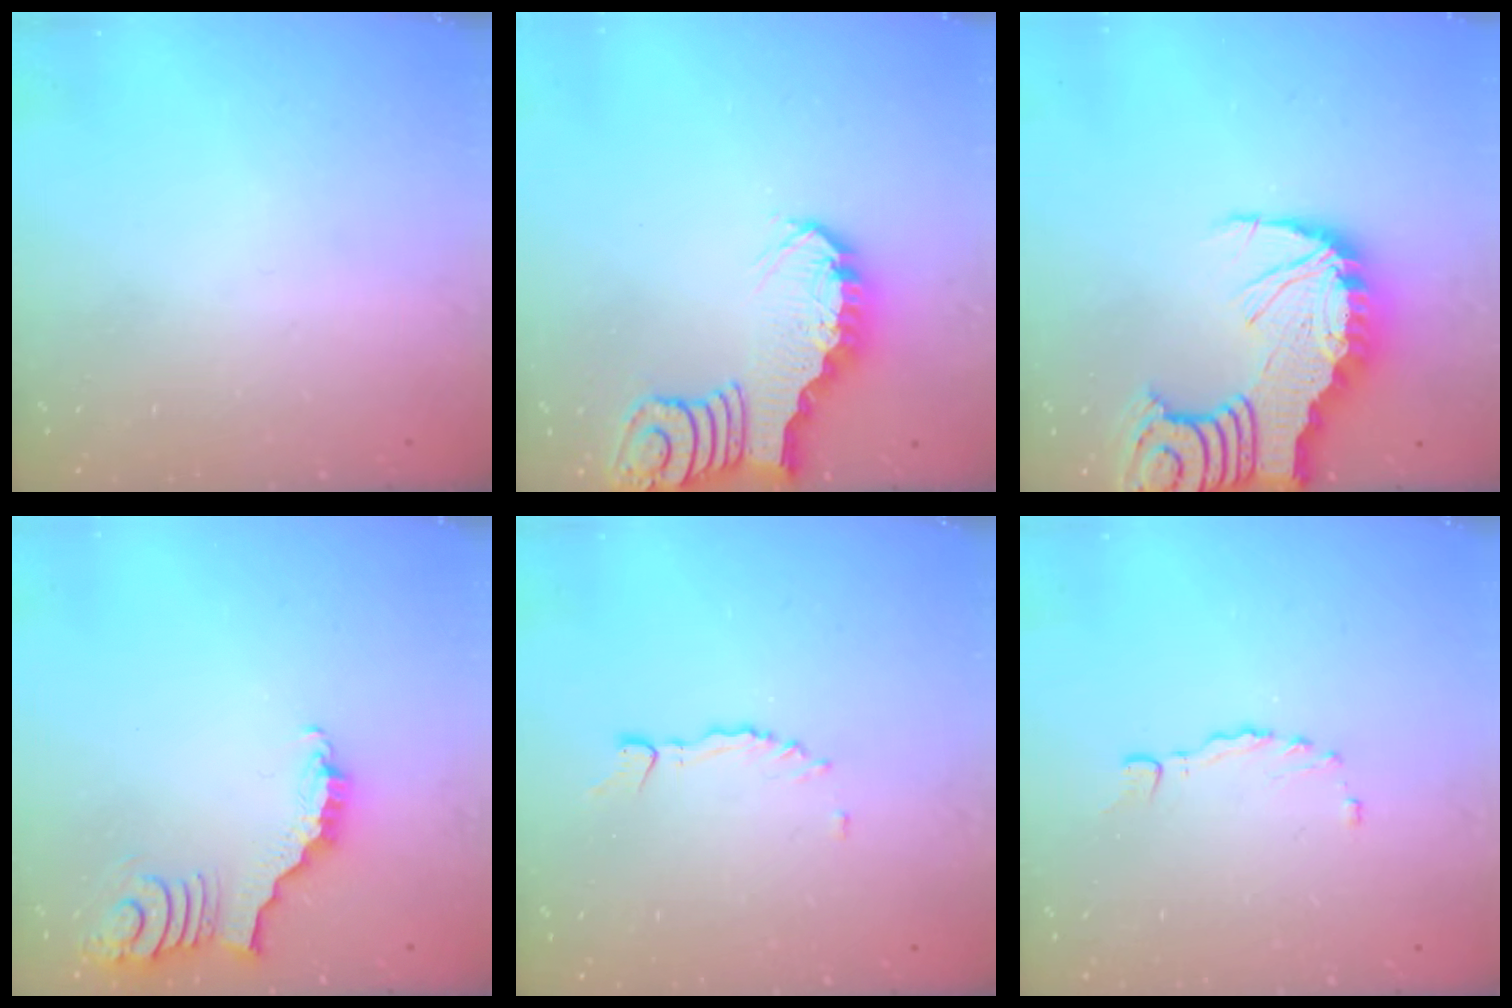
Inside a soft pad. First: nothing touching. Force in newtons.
{"total": 2.9, "press": 2.8, "slide": 0.4}
{"total": 8.1, "press": 8.0, "slide": 0.8}
{"total": 3.7, "press": 3.7, "slide": 0.7}
{"total": 3.4, "press": 3.4, "slide": 0.4}
{"total": 1.5, "press": 1.4, "slide": 0.4}